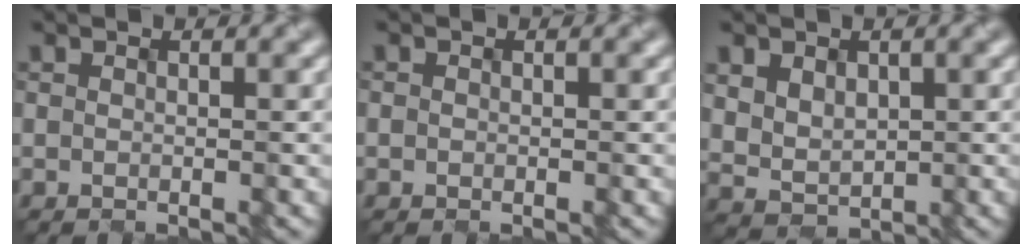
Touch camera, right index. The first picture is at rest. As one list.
[{"total": 0.6, "force": [-0.4, -0.1, -0.4], "torque": [-0.002, 0.000, 0.003]}, {"total": 3.3, "force": [0.7, 2.7, 1.8], "torque": [-0.060, 0.002, 0.028]}]